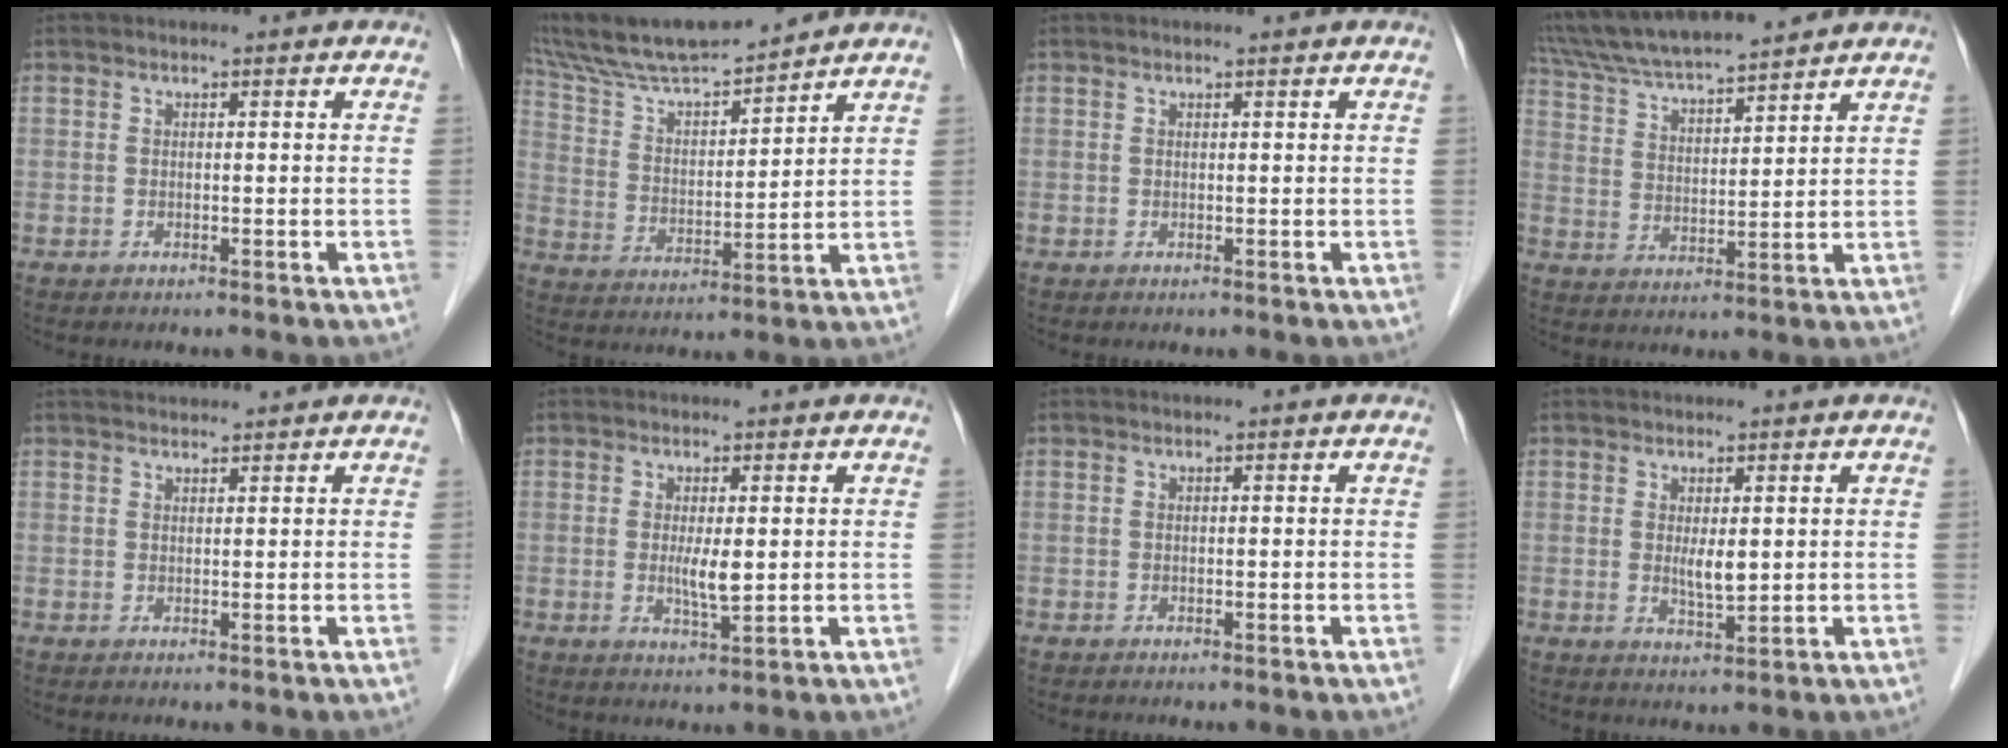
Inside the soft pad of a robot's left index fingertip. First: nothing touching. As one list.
[{"total": 14.5, "force": [13.1, 1.5, 5.9], "torque": [-0.120, 0.014, 0.246]}, {"total": 0.9, "force": [0.7, 0.0, 0.4], "torque": [-0.006, 0.008, 0.014]}, {"total": 15.8, "force": [14.3, 1.4, 6.6], "torque": [-0.125, 0.025, 0.253]}, {"total": 4.1, "force": [3.8, 0.7, 1.1], "torque": [-0.013, 0.032, 0.062]}, {"total": 3.1, "force": [0.2, 0.5, 3.0], "torque": [-0.059, -0.009, 0.006]}, {"total": 0.0}, {"total": 2.8, "force": [0.6, 0.7, 2.6], "torque": [-0.050, -0.011, 0.016]}]